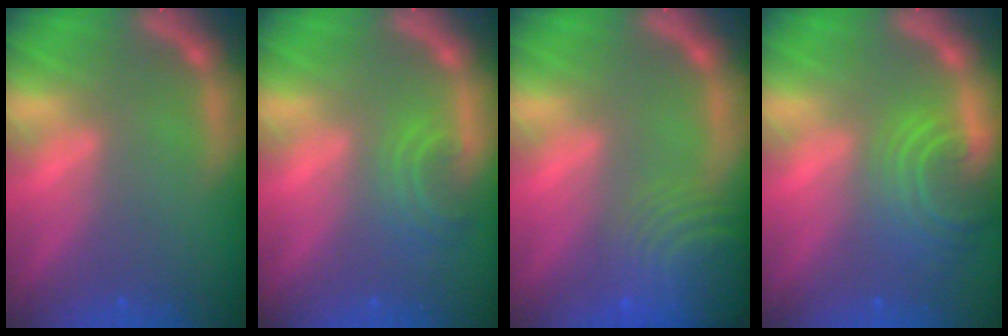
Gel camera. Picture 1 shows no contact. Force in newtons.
{"total": 2.9}
{"total": 10.1}
{"total": 6.1}